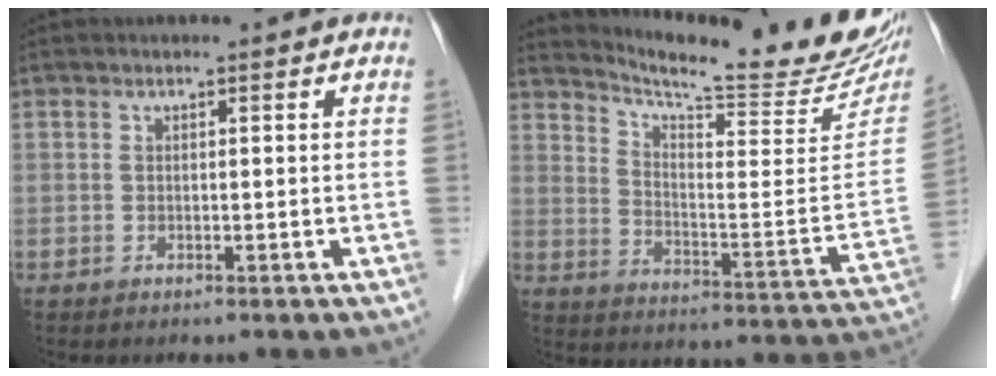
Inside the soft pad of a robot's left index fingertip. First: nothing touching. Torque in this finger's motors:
{"motor_torque": [-1.02, -1.12, 0.08, 0.02]}